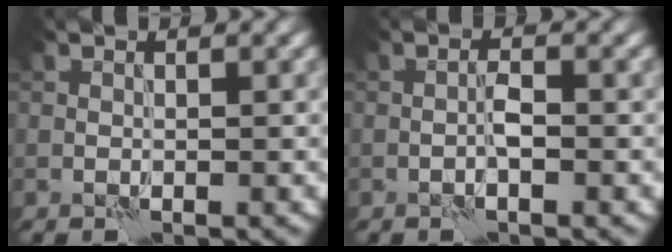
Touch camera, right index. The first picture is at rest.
{"total": 0.9, "force": [-0.3, 0.1, 0.9], "torque": [-0.018, 0.004, -0.008]}